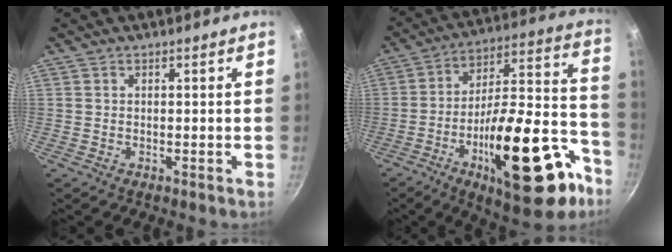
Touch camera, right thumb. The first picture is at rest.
{"total": 28.2, "force": [-12.5, 11.0, 22.8], "torque": [-0.297, 0.073, -0.186]}